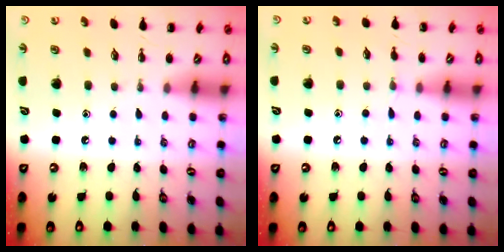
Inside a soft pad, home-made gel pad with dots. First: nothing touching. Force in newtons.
{"total": 5.7, "press": 5.2, "slide": 2.2}